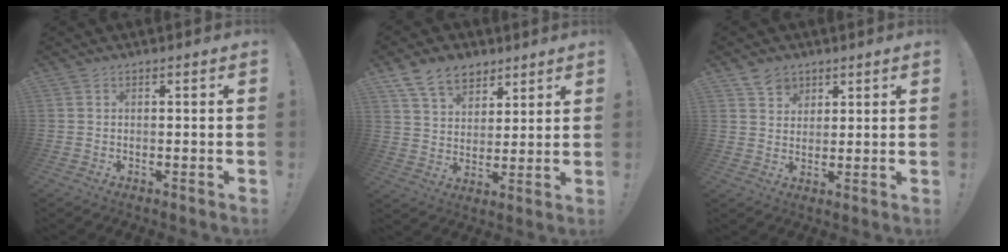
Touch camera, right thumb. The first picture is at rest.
{"total": 12.0, "force": [7.8, 7.8, 4.7], "torque": [-0.081, -0.041, 0.151]}
{"total": 5.5, "force": [3.8, 3.9, 0.7], "torque": [-0.006, -0.021, 0.070]}